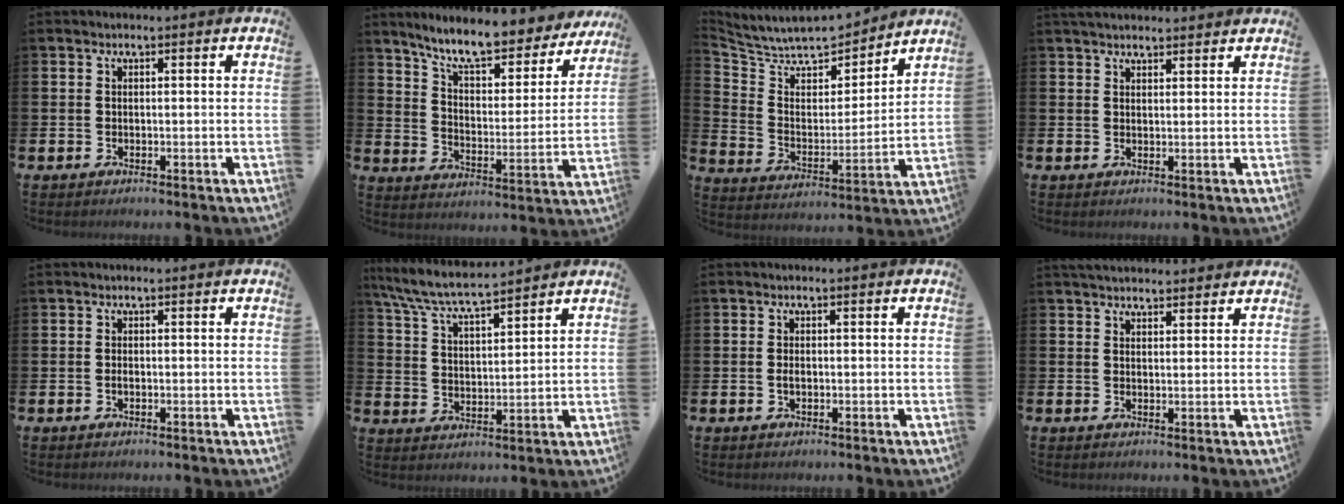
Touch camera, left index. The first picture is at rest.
{"total": 8.8, "force": [8.0, 1.5, 3.3], "torque": [-0.092, -0.055, 0.135]}
{"total": 7.0, "force": [6.5, 2.3, 1.2], "torque": [-0.069, -0.057, 0.110]}
{"total": 2.8, "force": [2.7, 0.6, 0.6], "torque": [-0.003, -0.010, 0.047]}
{"total": 0.5, "force": [-0.2, 0.3, 0.4], "torque": [-0.013, 0.001, -0.003]}
{"total": 7.2, "force": [6.8, 0.5, 2.3], "torque": [-0.073, -0.037, 0.120]}
{"total": 1.1, "force": [-0.2, 0.6, 0.9], "torque": [-0.013, 0.001, -0.006]}
{"total": 3.2, "force": [3.2, 0.5, 0.4], "torque": [-0.009, -0.011, 0.058]}